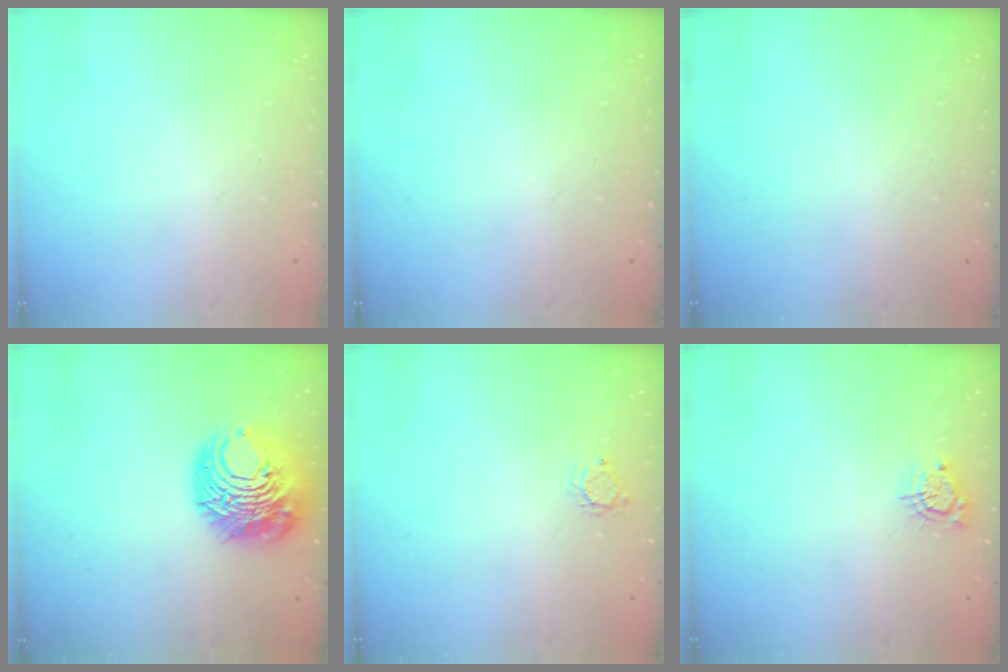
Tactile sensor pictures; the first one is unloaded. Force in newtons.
{"total": 0.0}
{"total": 0.0}
{"total": 13.0, "press": 12.9, "slide": 1.6}
{"total": 3.0, "press": 3.0, "slide": 0.3}
{"total": 5.2, "press": 5.1, "slide": 0.5}